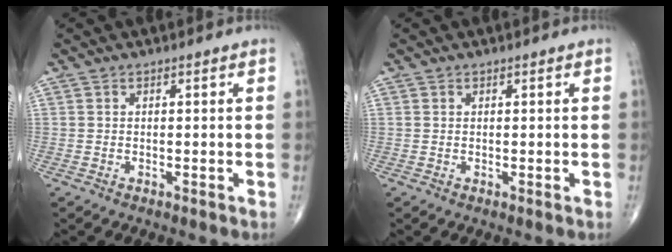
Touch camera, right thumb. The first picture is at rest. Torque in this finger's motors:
{"motor_torque": [0.24, 0.19, 0.15, 0.14, 0.00]}